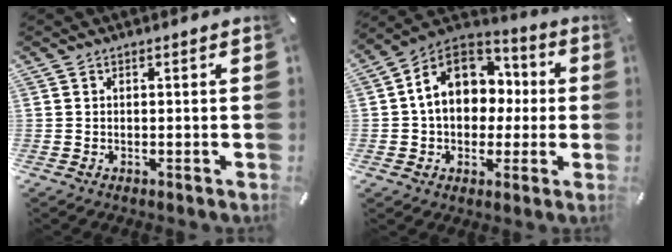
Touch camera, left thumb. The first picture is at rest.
{"total": 14.3, "force": [1.5, 11.8, 8.0], "torque": [-0.150, 0.004, 0.030]}